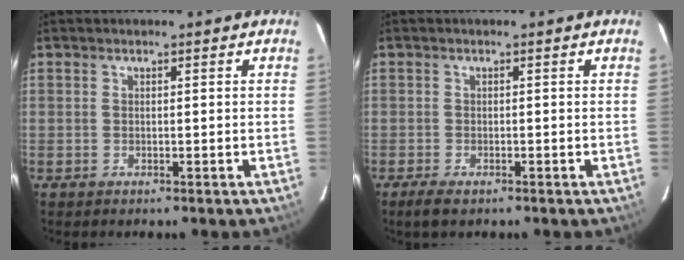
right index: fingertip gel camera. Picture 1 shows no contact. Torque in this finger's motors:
{"motor_torque": [0.27, -0.26, 0.12, 0.02]}